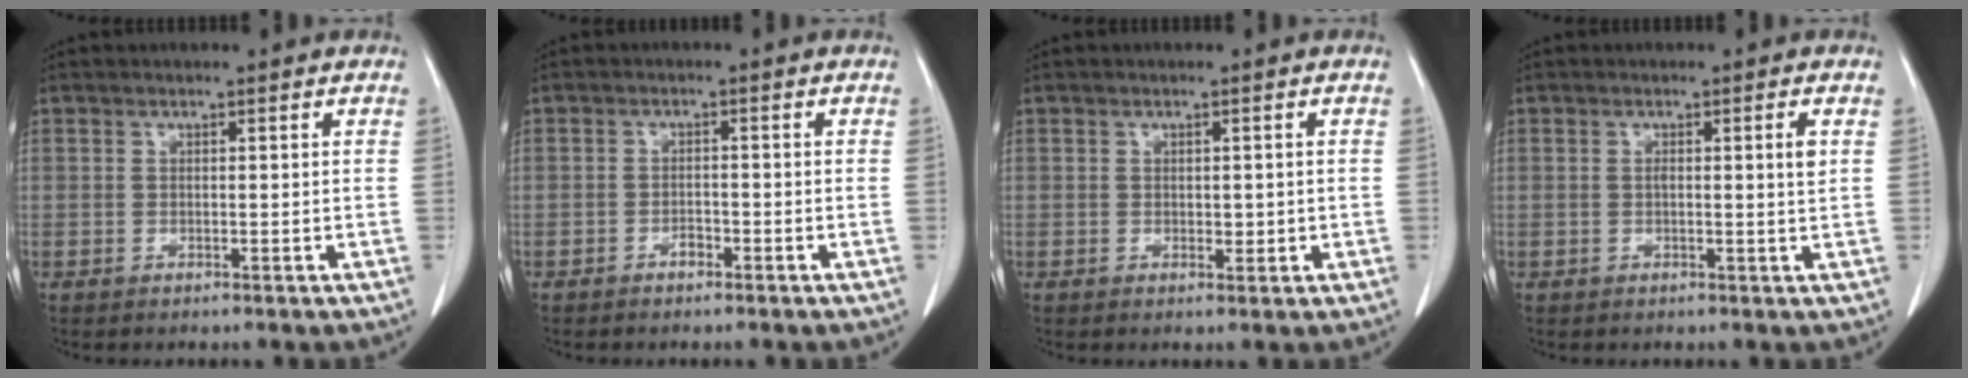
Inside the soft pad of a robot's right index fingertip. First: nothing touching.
{"total": 1.3, "force": [-1.0, 0.6, 0.6], "torque": [-0.008, 0.003, -0.015]}
{"total": 1.6, "force": [-0.1, 1.0, 1.3], "torque": [-0.016, -0.001, 0.002]}
{"total": 2.5, "force": [0.5, -0.2, 2.5], "torque": [-0.044, 0.002, 0.008]}